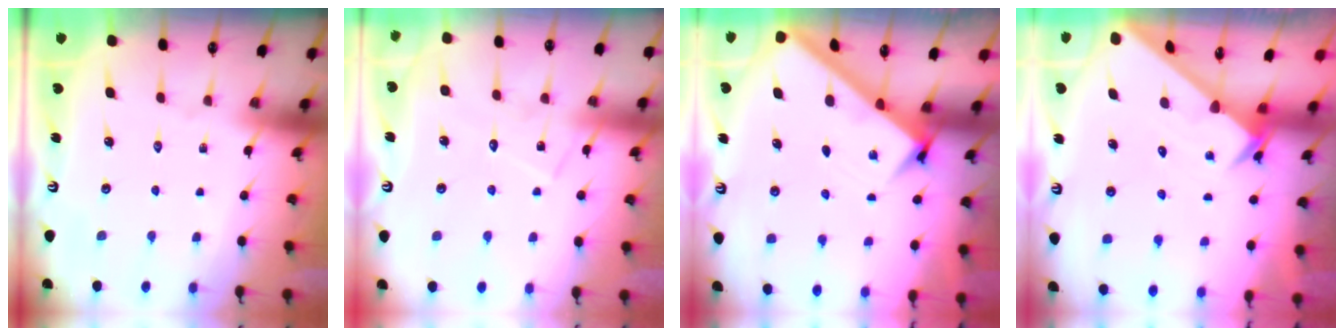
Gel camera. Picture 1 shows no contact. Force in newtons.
{"total": 8.9, "press": 8.9, "slide": 0.4}
{"total": 3.0, "press": 2.9, "slide": 0.4}
{"total": 1.8, "press": 1.8, "slide": 0.1}